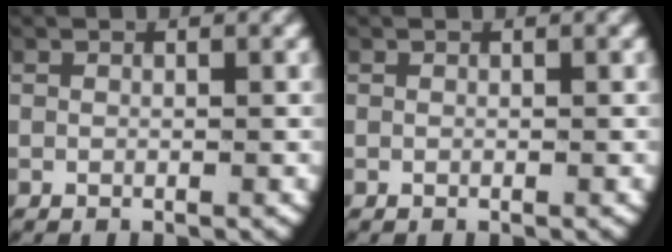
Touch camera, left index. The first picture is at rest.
{"total": 0.0}